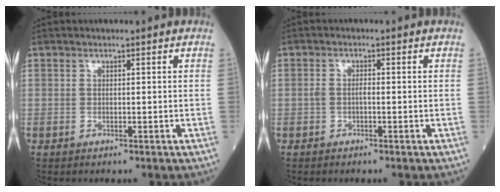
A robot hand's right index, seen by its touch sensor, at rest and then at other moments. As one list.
[{"total": 1.4, "force": [-0.4, 0.5, 1.2], "torque": [-0.024, 0.003, -0.007]}]